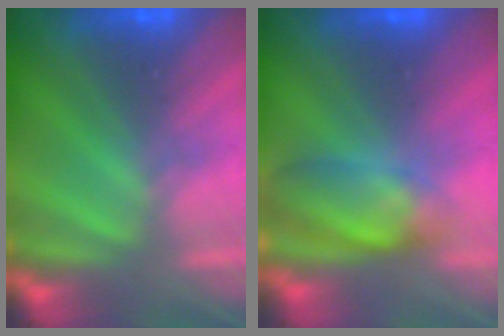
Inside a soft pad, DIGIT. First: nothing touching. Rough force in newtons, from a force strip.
{"total": 7.5}